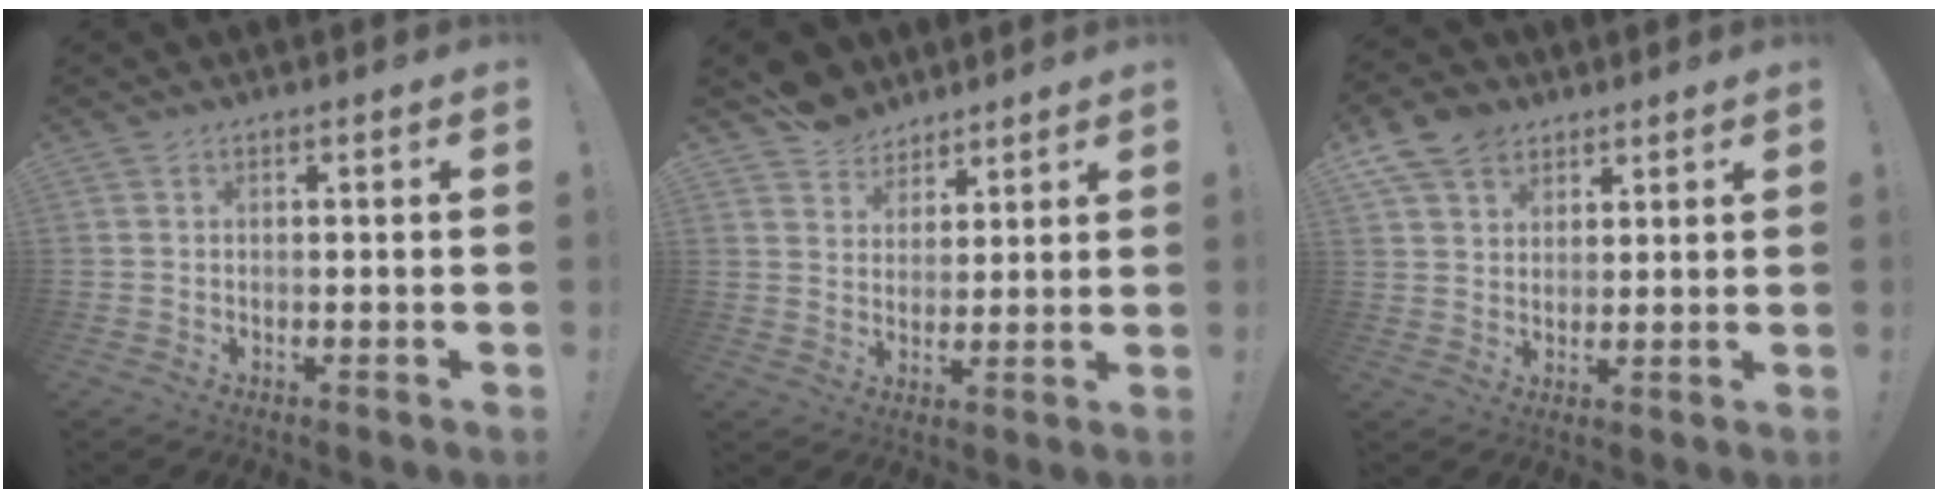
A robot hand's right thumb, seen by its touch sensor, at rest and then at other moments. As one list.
[{"total": 7.6, "force": [6.0, 4.6, 0.4], "torque": [-0.012, -0.044, 0.119]}, {"total": 9.0, "force": [5.7, 6.0, 3.4], "torque": [-0.058, -0.025, 0.113]}]